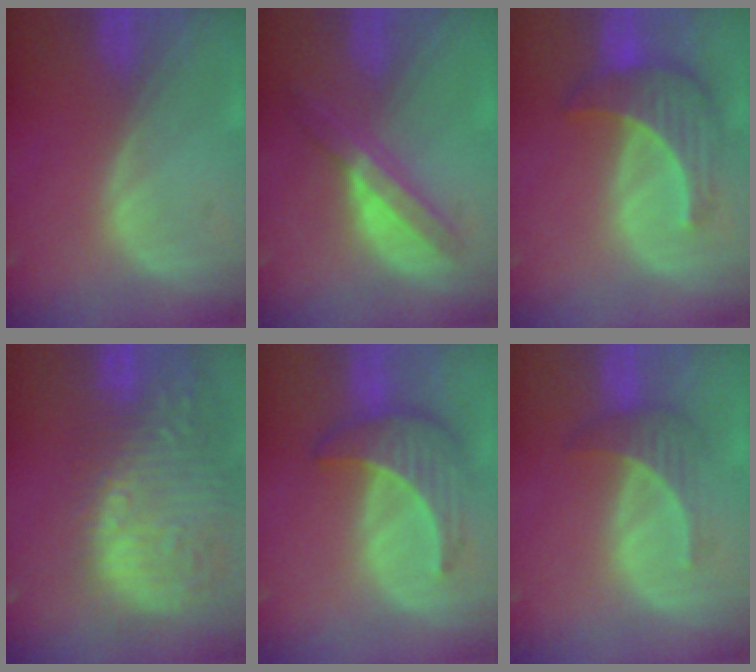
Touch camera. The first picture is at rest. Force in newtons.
{"total": 6.4, "press": 5.6, "slide": 3.2}
{"total": 6.9, "press": 6.8, "slide": 1.2}
{"total": 15.5, "press": 12.7, "slide": 8.9}
{"total": 6.5, "press": 6.4, "slide": 1.1}
{"total": 3.8, "press": 3.8, "slide": 0.8}